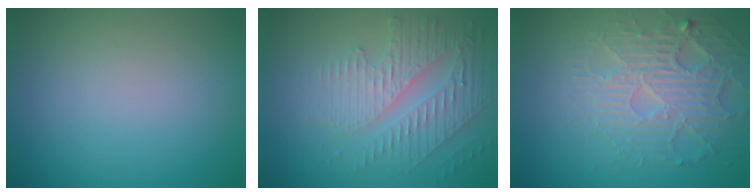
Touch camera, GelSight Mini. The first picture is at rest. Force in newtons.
{"total": 4.0, "press": 3.4, "slide": 2.0}
{"total": 4.6, "press": 4.0, "slide": 2.4}